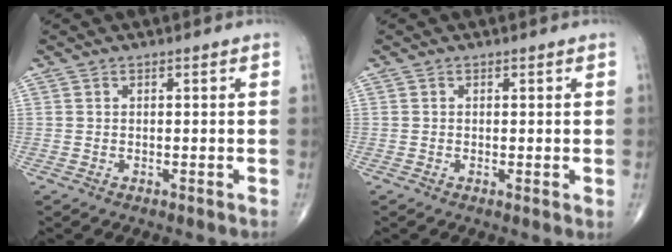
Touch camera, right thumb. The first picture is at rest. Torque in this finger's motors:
{"motor_torque": [-0.24, 0.31, 0.05, 0.12, 0.00]}